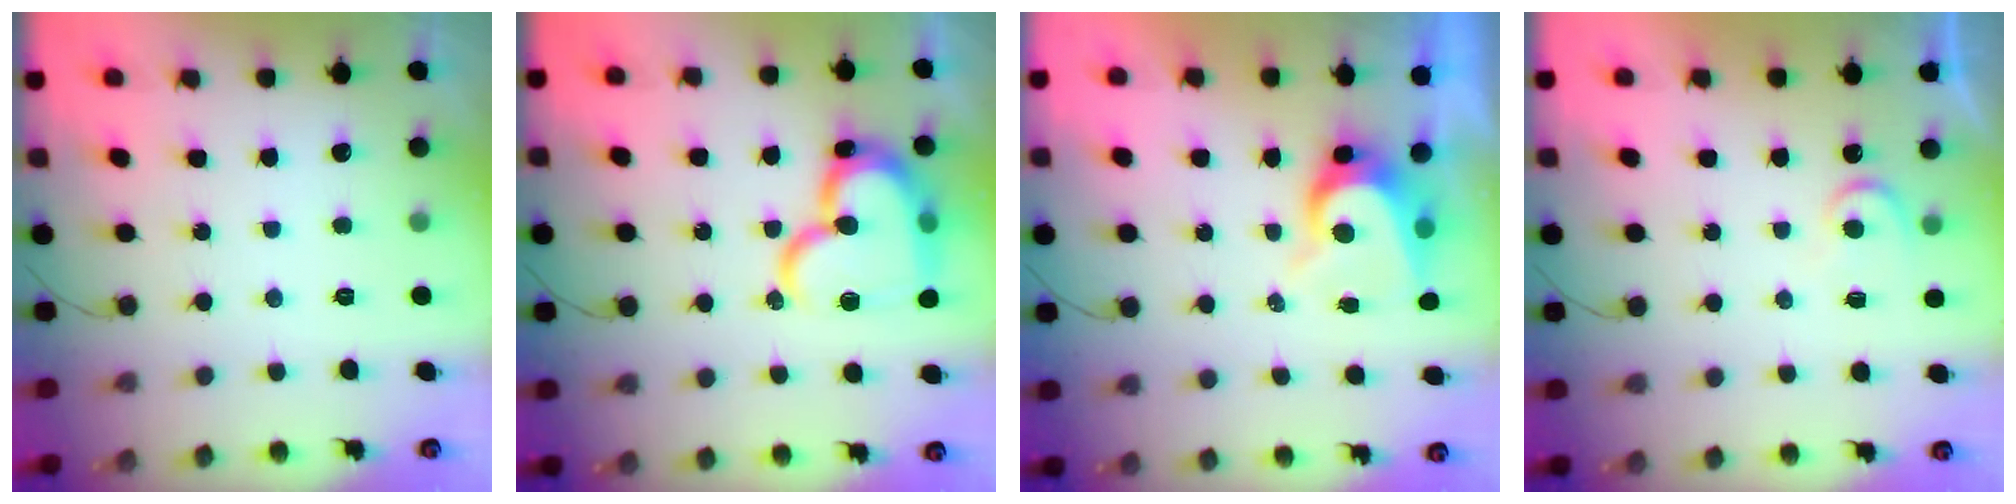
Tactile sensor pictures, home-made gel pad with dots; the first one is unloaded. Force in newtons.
{"total": 22.7, "press": 22.6, "slide": 2.0}
{"total": 7.5, "press": 7.4, "slide": 0.8}
{"total": 4.9, "press": 4.9, "slide": 0.5}